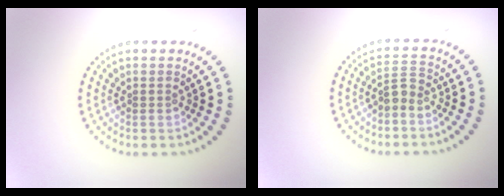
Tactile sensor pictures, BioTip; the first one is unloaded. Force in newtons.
{"total": 1.8, "press": 1.5, "slide": 1.0}